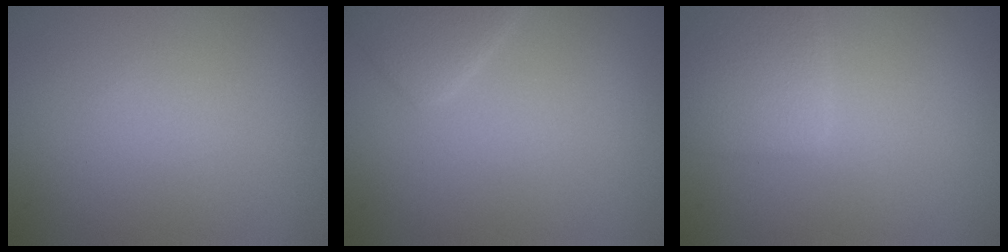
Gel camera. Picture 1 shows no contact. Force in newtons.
{"total": 2.2, "press": 2.2, "slide": 0.2}
{"total": 2.9, "press": 2.9, "slide": 0.0}